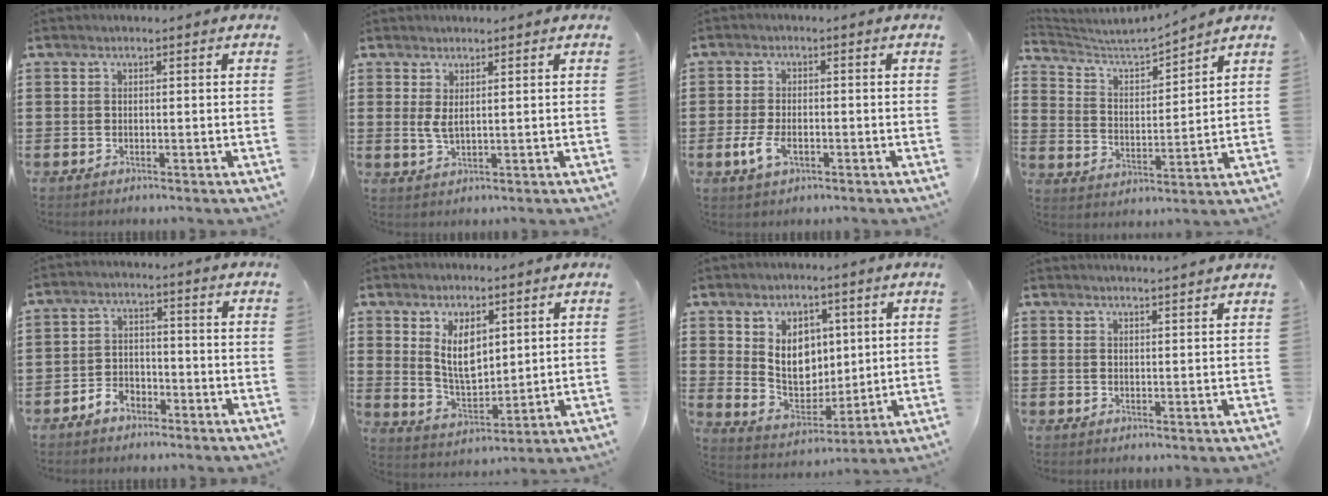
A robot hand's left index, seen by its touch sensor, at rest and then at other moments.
{"total": 2.4, "force": [1.2, 0.6, 2.1], "torque": [-0.052, -0.003, 0.020]}
{"total": 4.1, "force": [-1.3, 2.1, 3.2], "torque": [-0.077, -0.004, -0.029]}
{"total": 4.2, "force": [4.0, 0.5, 1.2], "torque": [-0.046, -0.031, 0.061]}
{"total": 3.2, "force": [-2.7, 1.6, 0.8], "torque": [-0.020, 0.009, -0.055]}
{"total": 6.8, "force": [3.7, 3.4, 4.6], "torque": [-0.086, -0.011, 0.065]}
{"total": 8.1, "force": [2.6, 6.3, 4.3], "torque": [-0.082, 0.002, 0.049]}
{"total": 2.2, "force": [2.1, -0.5, 0.1], "torque": [-0.007, -0.007, 0.041]}